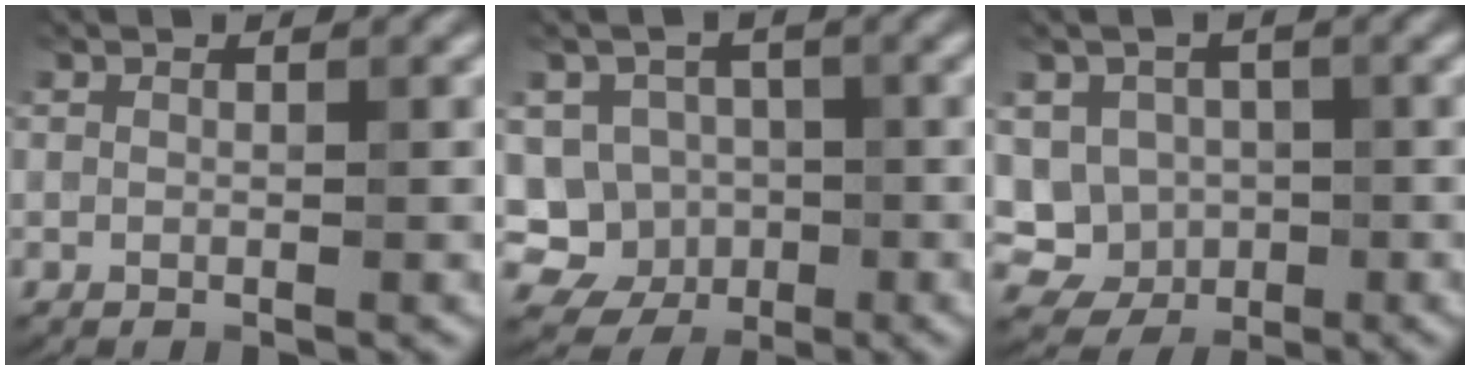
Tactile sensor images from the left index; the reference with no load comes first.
{"total": 6.7, "force": [-1.9, 6.2, 1.7], "torque": [-0.006, 0.010, -0.054]}
{"total": 6.0, "force": [-0.6, 5.7, 1.9], "torque": [-0.028, 0.013, -0.029]}